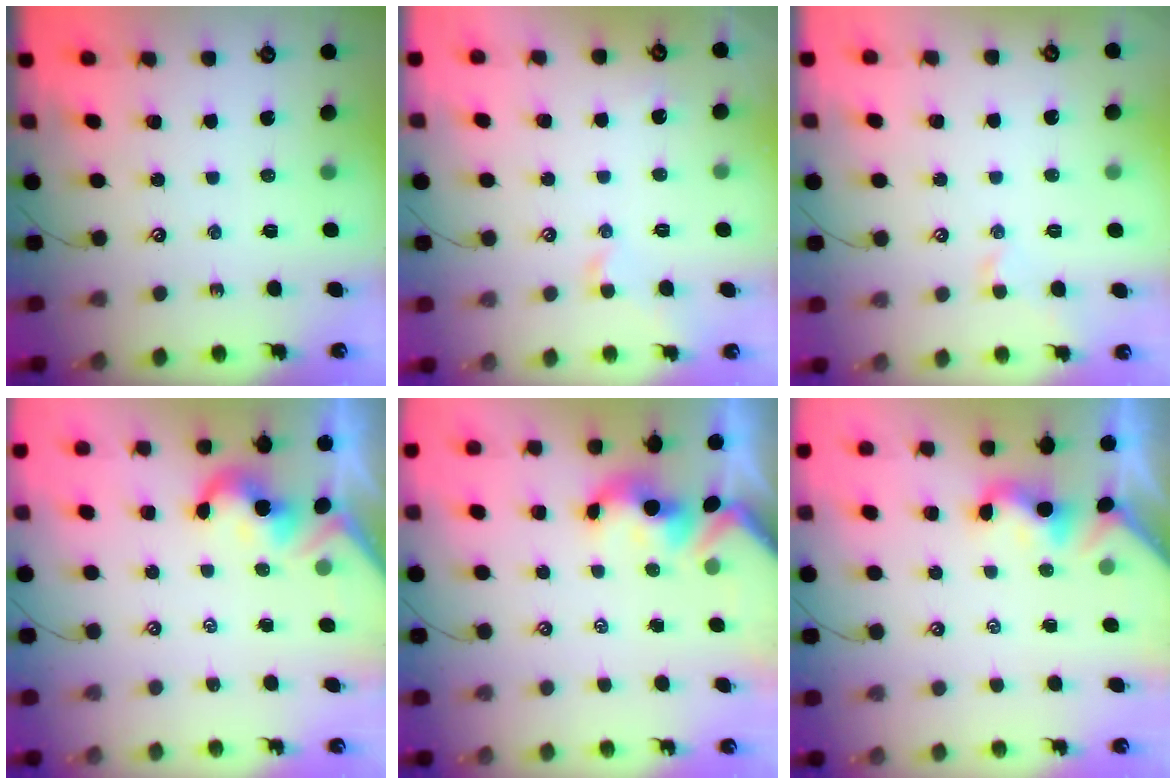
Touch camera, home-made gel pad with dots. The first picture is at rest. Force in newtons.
{"total": 0.9, "press": 0.8, "slide": 0.4}
{"total": 0.7, "press": 0.3, "slide": 0.7}
{"total": 2.0, "press": 1.9, "slide": 0.5}
{"total": 1.8, "press": 1.6, "slide": 0.8}
{"total": 2.0, "press": 2.0, "slide": 0.5}